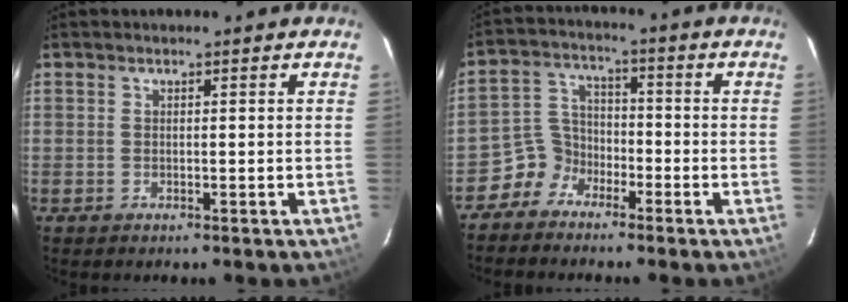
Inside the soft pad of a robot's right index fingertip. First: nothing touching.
{"total": 5.6, "force": [-4.2, 3.7, 0.4], "torque": [-0.010, 0.028, -0.089]}